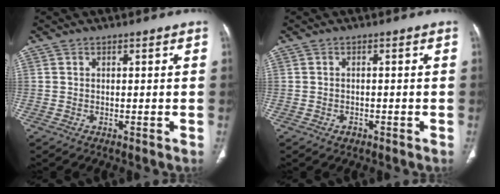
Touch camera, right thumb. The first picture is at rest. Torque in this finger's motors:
{"motor_torque": [-0.26, 0.01, -0.33, 0.15, -0.02]}